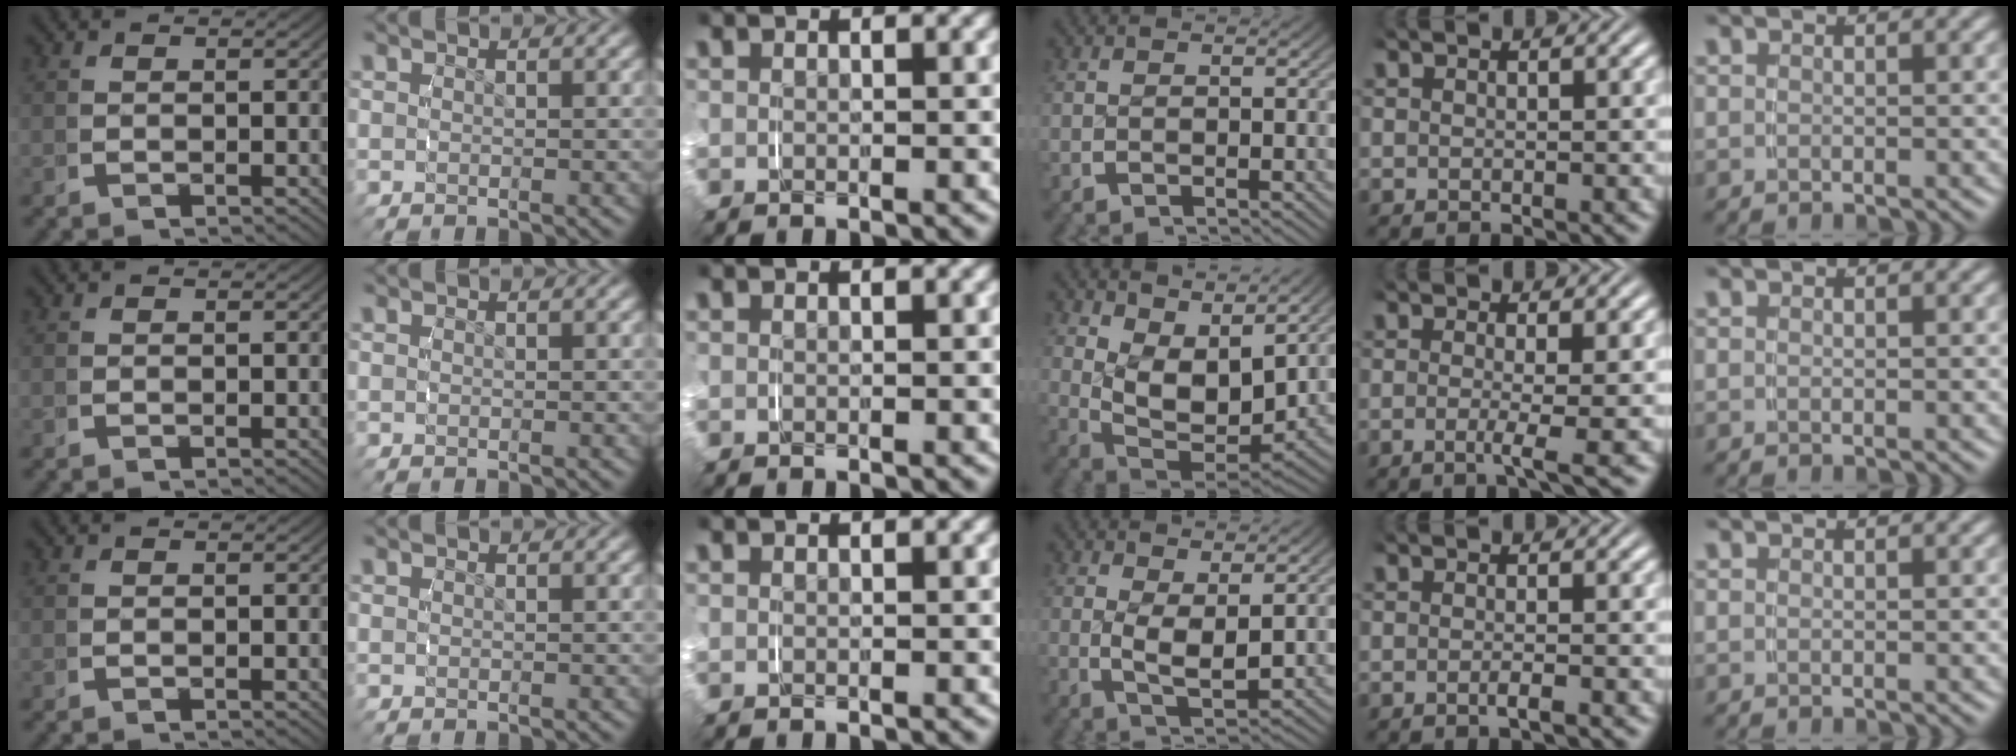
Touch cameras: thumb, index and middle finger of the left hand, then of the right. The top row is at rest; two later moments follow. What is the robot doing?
{"motion": "grasp_and_lifting", "object": "map"}